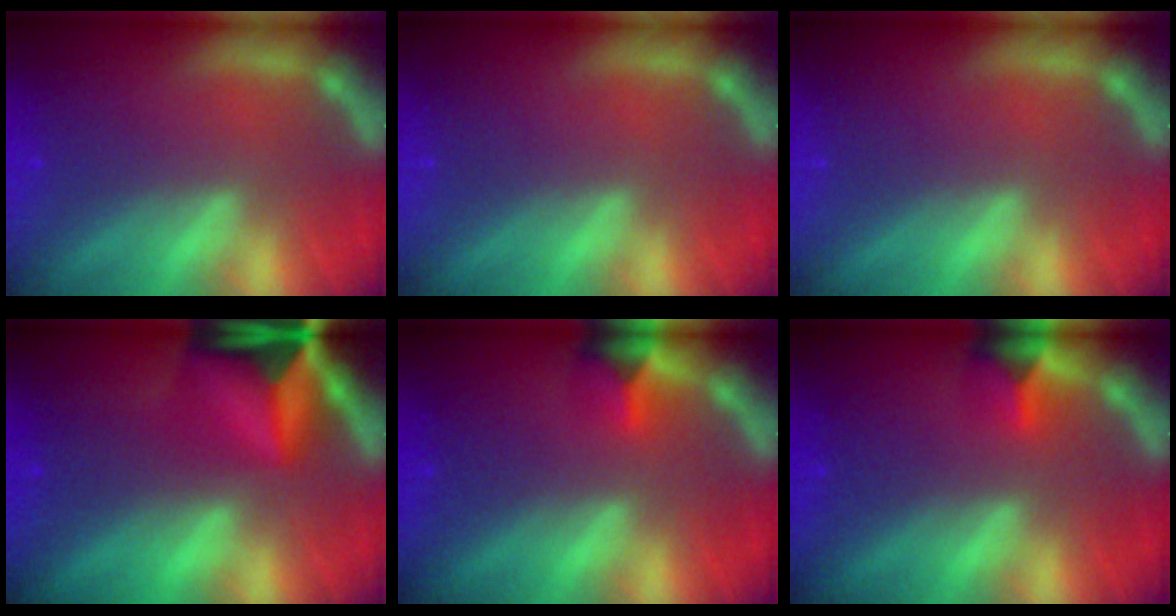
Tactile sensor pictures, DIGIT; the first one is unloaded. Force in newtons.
{"total": 0.0}
{"total": 0.0}
{"total": 10.0}
{"total": 2.4}
{"total": 2.4}